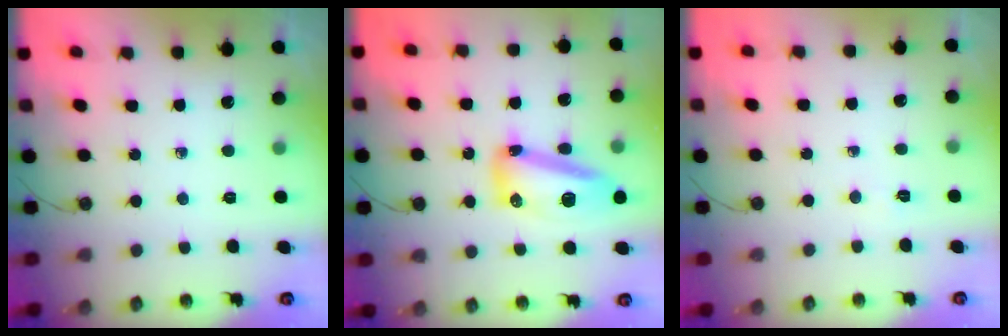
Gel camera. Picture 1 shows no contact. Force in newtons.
{"total": 13.7, "press": 13.7, "slide": 1.2}
{"total": 5.7, "press": 2.4, "slide": 5.2}